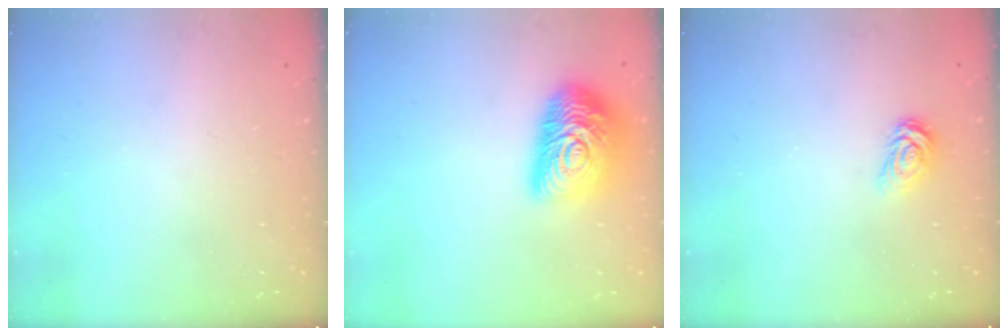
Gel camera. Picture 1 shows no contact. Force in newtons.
{"total": 17.5, "press": 17.5, "slide": 0.8}
{"total": 3.7, "press": 3.6, "slide": 0.4}